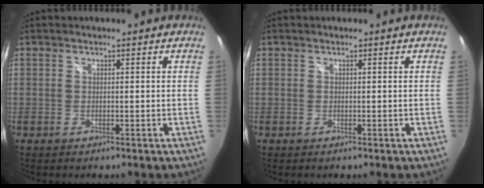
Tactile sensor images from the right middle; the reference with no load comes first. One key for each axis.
{"total": 0.0}